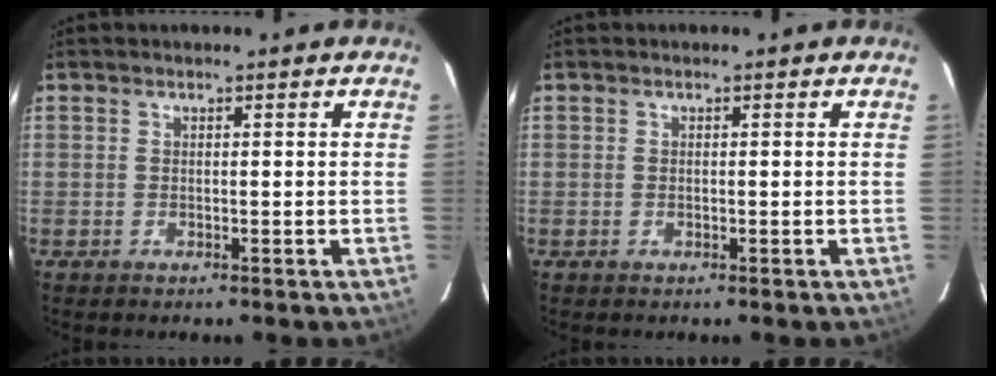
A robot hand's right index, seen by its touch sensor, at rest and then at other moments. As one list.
[{"total": 0.0}]